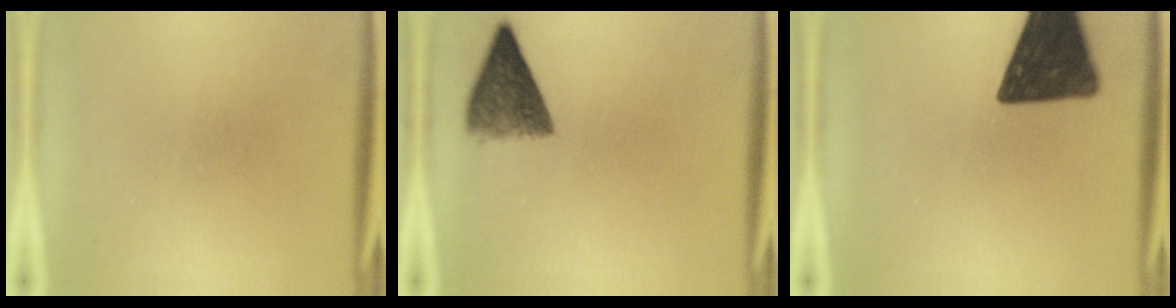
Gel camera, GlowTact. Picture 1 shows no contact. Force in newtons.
{"total": 6.9}
{"total": 16.6}